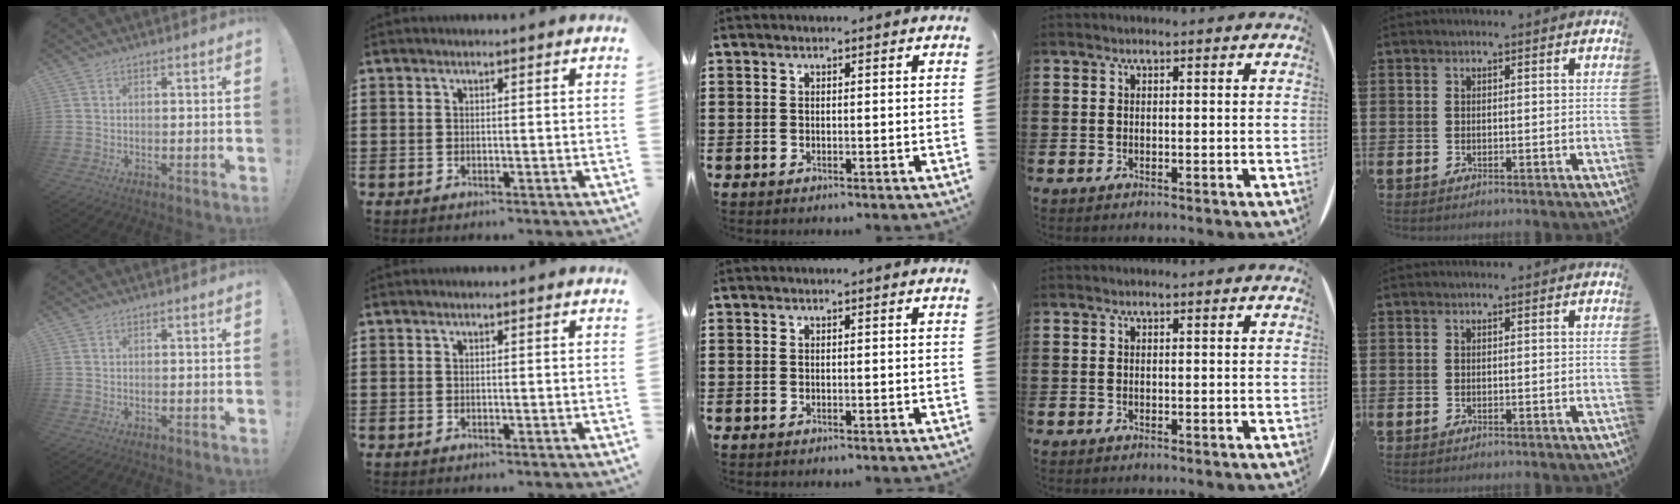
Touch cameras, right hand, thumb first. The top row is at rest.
{}